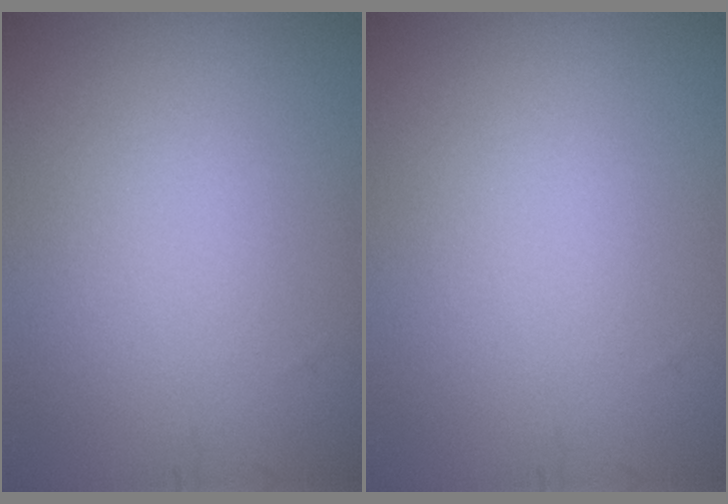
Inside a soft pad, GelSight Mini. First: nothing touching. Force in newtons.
{"total": 0.0}